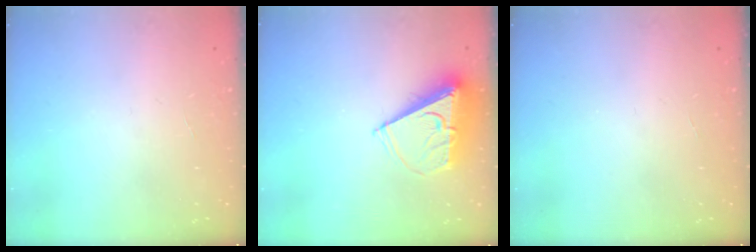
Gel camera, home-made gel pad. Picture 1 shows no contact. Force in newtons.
{"total": 8.5, "press": 8.5, "slide": 0.5}
{"total": 0.0}